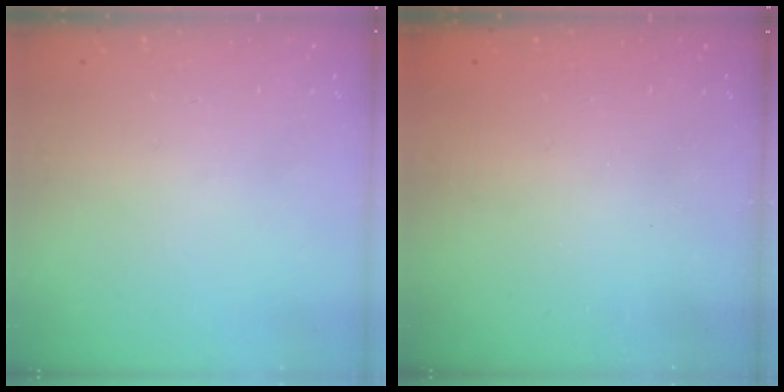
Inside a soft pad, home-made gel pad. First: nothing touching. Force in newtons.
{"total": 2.6, "press": 2.5, "slide": 0.9}